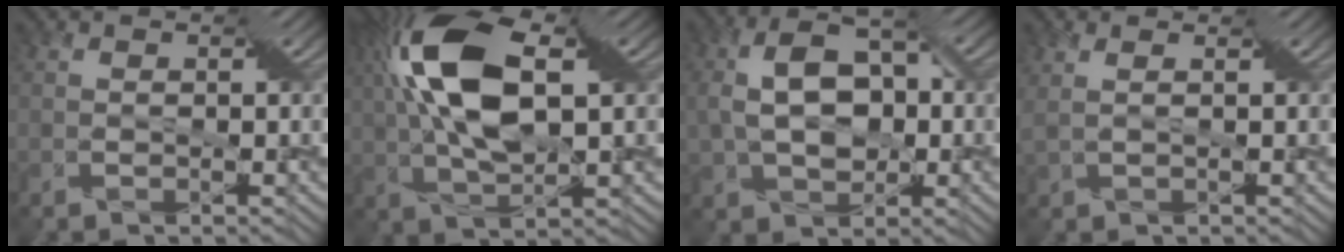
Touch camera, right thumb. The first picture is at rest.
{"total": 13.3, "force": [3.3, 5.6, 11.6], "torque": [-0.239, 0.022, 0.055]}
{"total": 8.4, "force": [0.4, 5.1, 6.7], "torque": [-0.146, 0.013, 0.001]}
{"total": 4.0, "force": [1.3, 1.5, 3.5], "torque": [-0.071, 0.014, 0.022]}